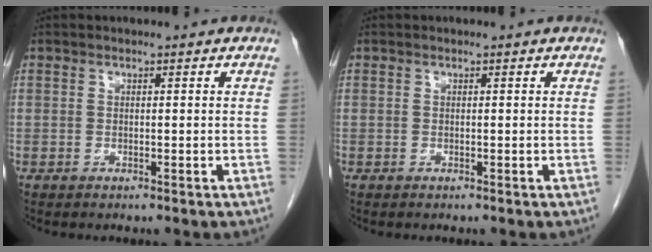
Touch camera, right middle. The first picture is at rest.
{"total": 0.0}